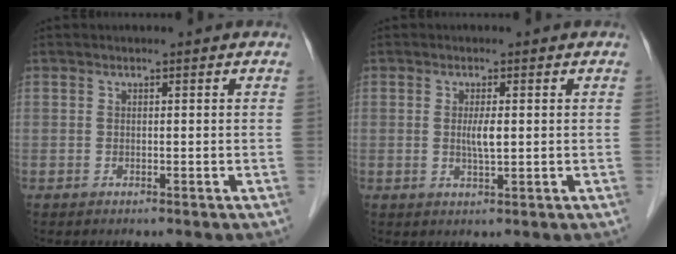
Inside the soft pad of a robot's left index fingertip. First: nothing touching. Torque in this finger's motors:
{"motor_torque": [0.48, 0.40, 0.07, 0.02]}